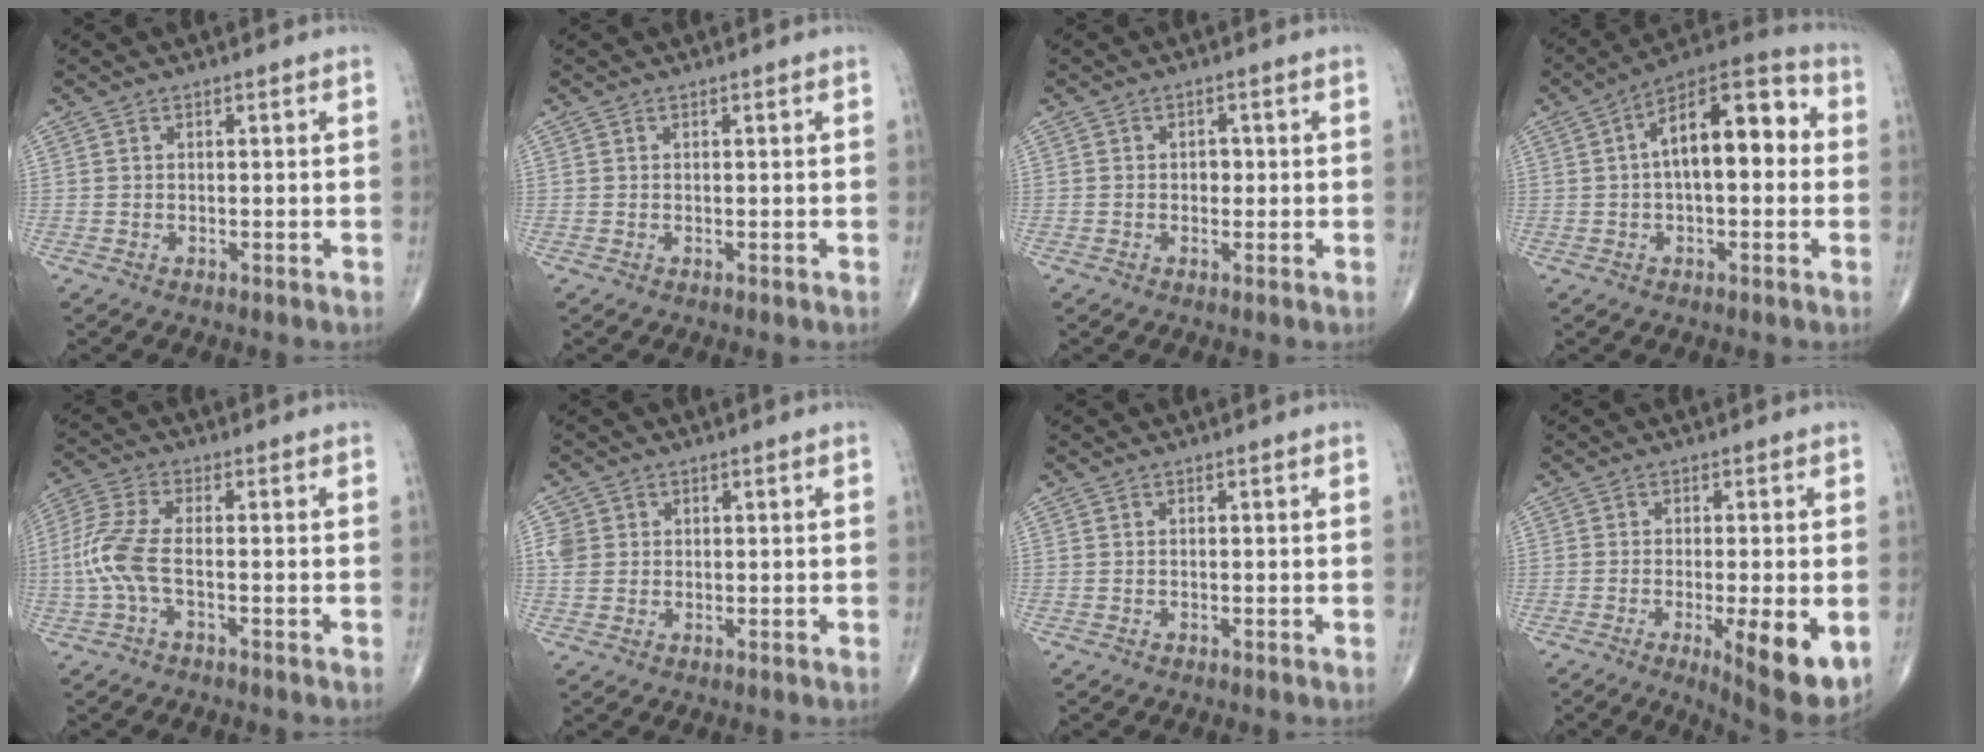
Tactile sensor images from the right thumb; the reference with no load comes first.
{"total": 0.0}
{"total": 1.7, "force": [-0.1, 1.3, 1.0], "torque": [-0.003, 0.003, -0.003]}
{"total": 15.6, "force": [1.8, 7.2, 13.7], "torque": [-0.194, 0.042, 0.017]}
{"total": 7.2, "force": [-1.4, 2.5, 6.6], "torque": [-0.179, 0.015, -0.036]}
{"total": 3.6, "force": [0.8, 3.3, 1.3], "torque": [-0.012, 0.004, 0.020]}
{"total": 0.0}
{"total": 10.8, "force": [-3.0, 2.6, 10.1], "torque": [-0.138, -0.022, -0.040]}